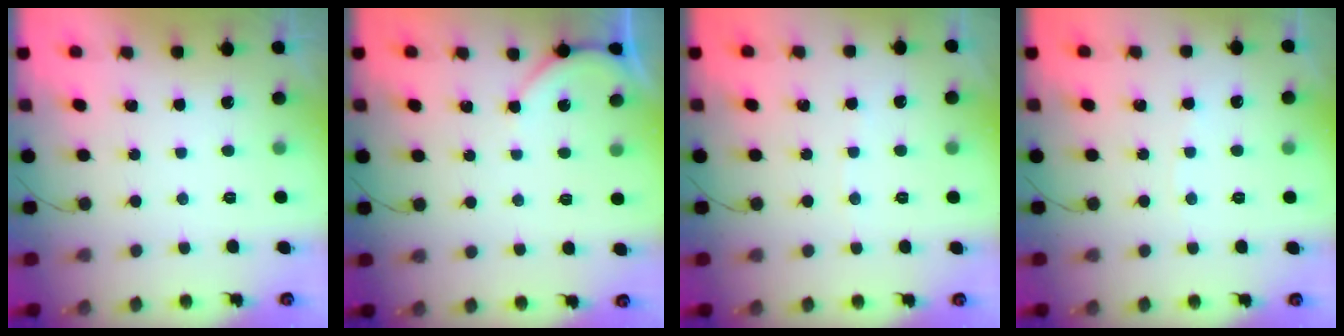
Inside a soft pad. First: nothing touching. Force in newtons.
{"total": 2.7, "press": 2.6, "slide": 0.6}
{"total": 2.6, "press": 2.6, "slide": 0.3}
{"total": 2.6, "press": 2.6, "slide": 0.3}